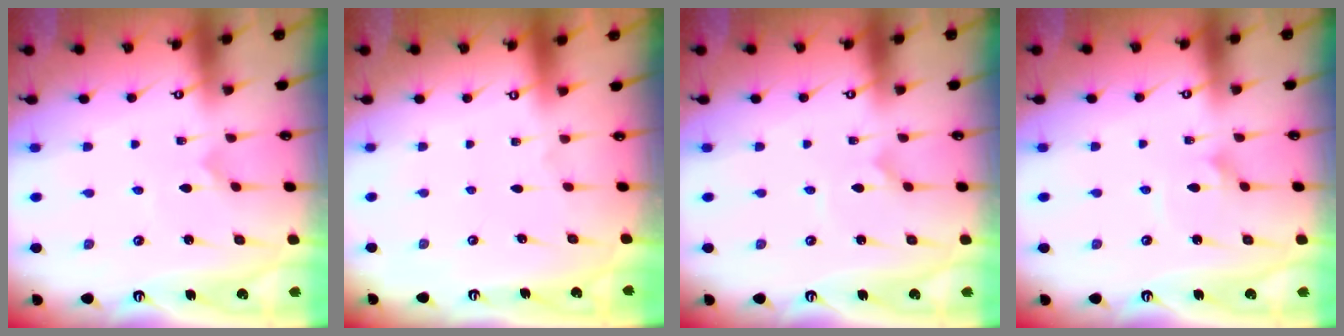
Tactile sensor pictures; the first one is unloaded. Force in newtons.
{"total": 0.0}
{"total": 0.0}
{"total": 2.7, "press": 2.7, "slide": 0.2}